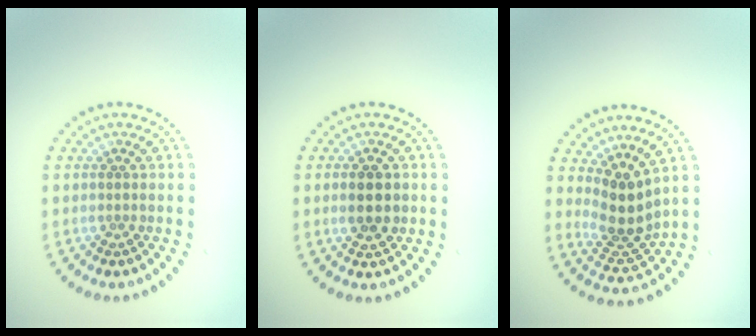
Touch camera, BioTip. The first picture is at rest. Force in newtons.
{"total": 2.7, "press": 2.7, "slide": 0.2}
{"total": 3.7, "press": 2.8, "slide": 2.4}